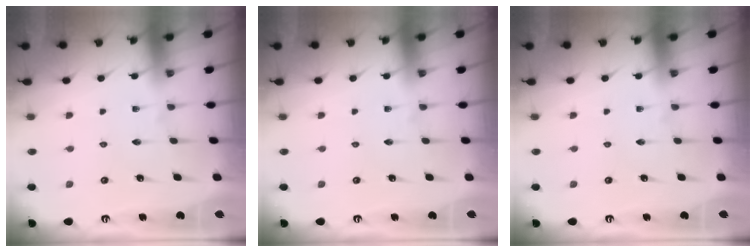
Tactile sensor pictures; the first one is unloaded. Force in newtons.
{"total": 0.0}
{"total": 0.0}